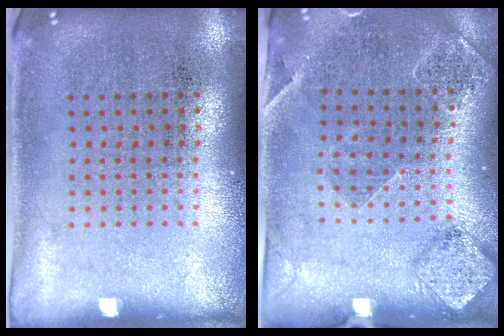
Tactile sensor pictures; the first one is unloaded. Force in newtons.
{"total": 1.5, "press": 1.5, "slide": 0.4}